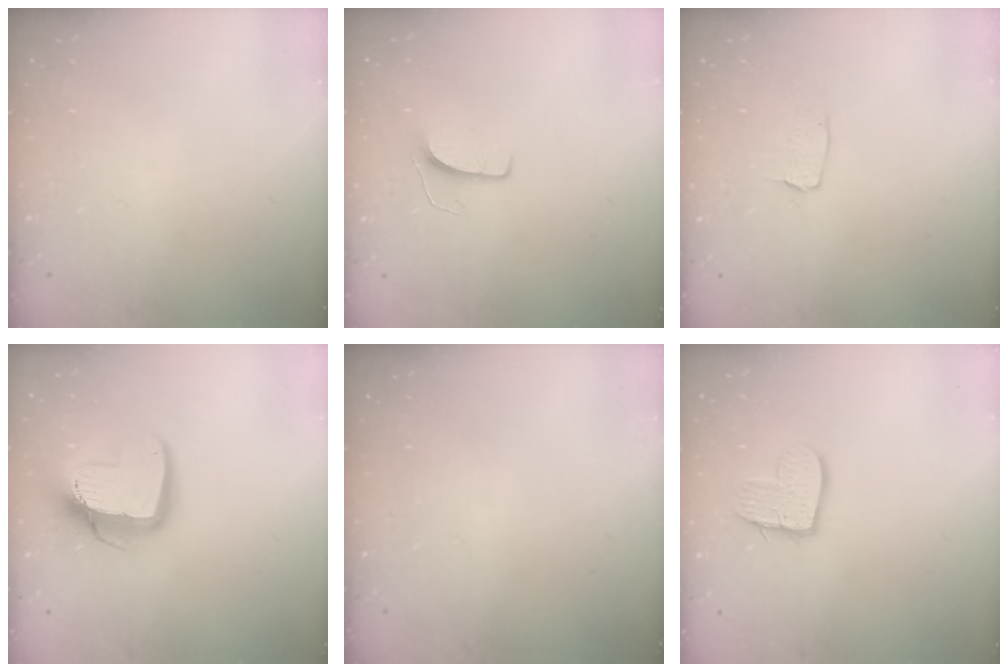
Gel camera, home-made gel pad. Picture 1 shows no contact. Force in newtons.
{"total": 5.8, "press": 5.7, "slide": 0.4}
{"total": 2.9, "press": 2.9, "slide": 0.2}
{"total": 14.0, "press": 13.9, "slide": 1.7}
{"total": 0.0}
{"total": 10.7, "press": 10.6, "slide": 0.8}